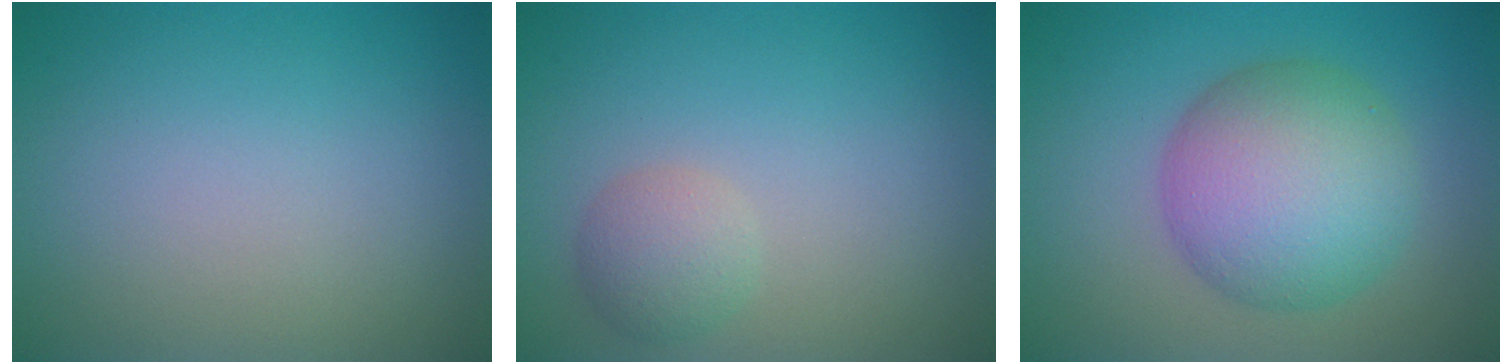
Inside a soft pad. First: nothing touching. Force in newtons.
{"total": 2.2, "press": 2.2, "slide": 0.1}
{"total": 8.5, "press": 8.5, "slide": 0.3}